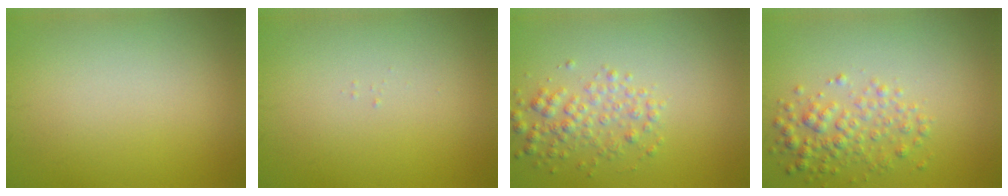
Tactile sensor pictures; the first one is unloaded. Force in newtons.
{"total": 0.0}
{"total": 2.6, "press": 2.6, "slide": 0.0}
{"total": 2.8, "press": 2.8, "slide": 0.1}